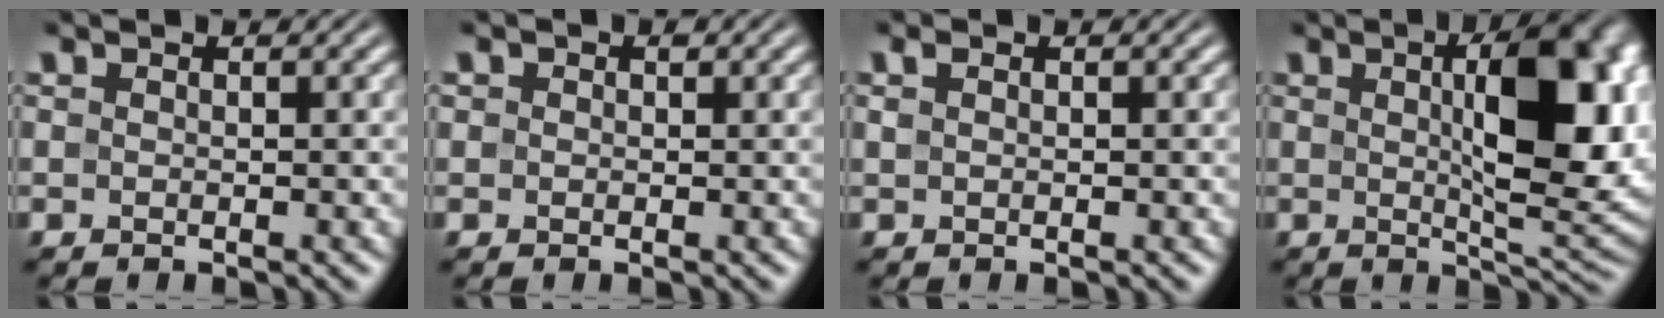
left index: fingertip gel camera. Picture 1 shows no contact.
{"total": 0.7, "force": [0.2, 0.5, 0.3], "torque": [-0.001, -0.002, 0.001]}
{"total": 0.8, "force": [0.4, 0.3, 0.6], "torque": [-0.017, 0.004, 0.009]}
{"total": 12.2, "force": [1.9, 4.5, 11.2], "torque": [-0.144, 0.005, 0.033]}